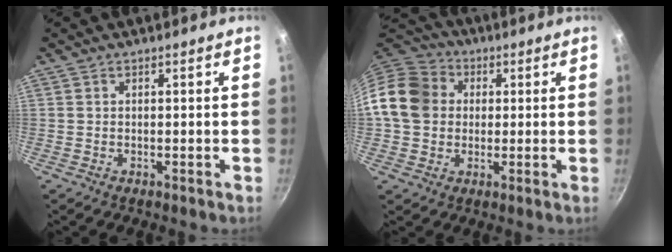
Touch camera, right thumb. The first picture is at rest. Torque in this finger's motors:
{"motor_torque": [0.90, 0.92, 1.23, -0.49, 0.16]}